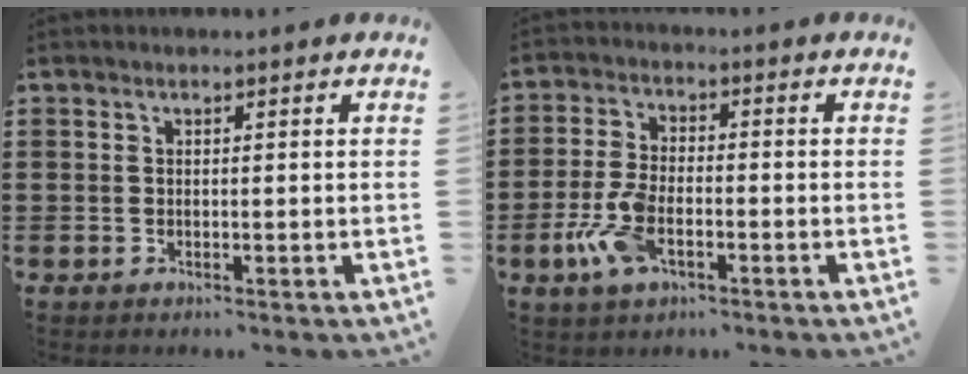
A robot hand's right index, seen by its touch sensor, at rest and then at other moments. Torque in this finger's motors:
{"motor_torque": [1.42, -0.71, 0.61, 0.21]}